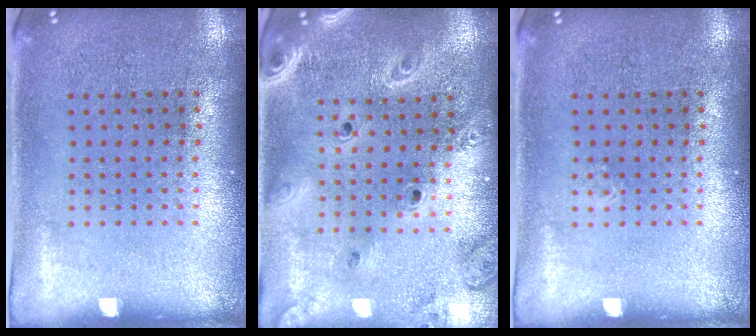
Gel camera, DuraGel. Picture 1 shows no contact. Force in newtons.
{"total": 2.6, "press": 2.3, "slide": 1.2}
{"total": 0.0}